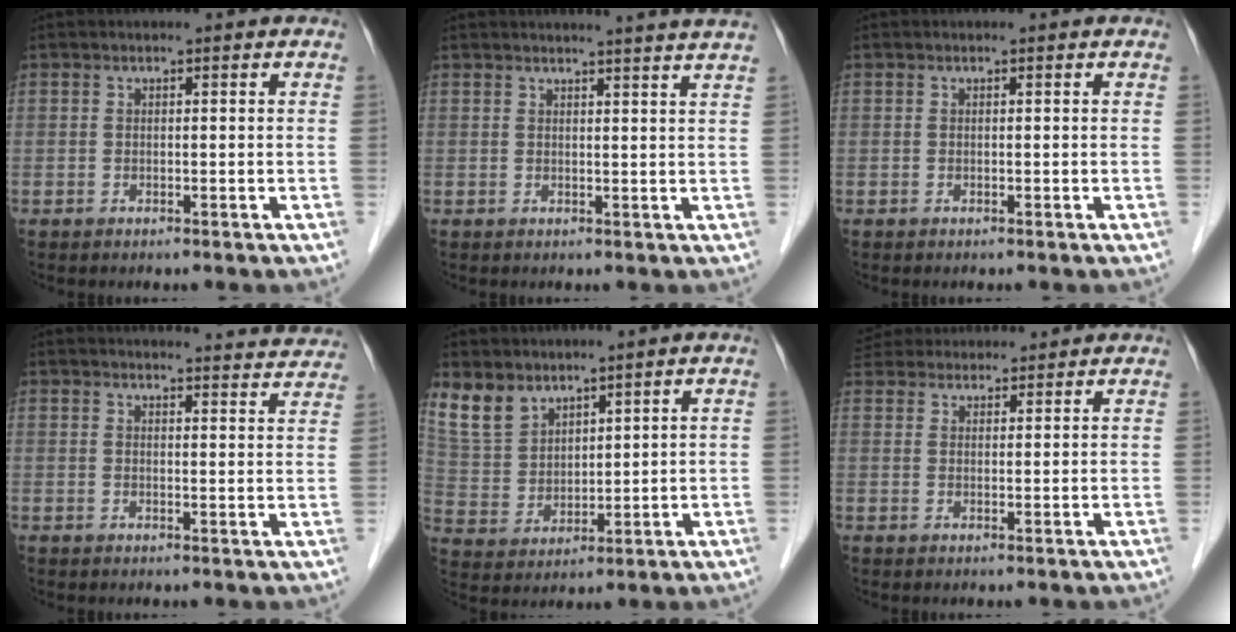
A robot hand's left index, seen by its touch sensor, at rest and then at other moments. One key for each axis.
{"total": 8.7, "fx": 8.2, "fy": -1.3, "fz": 2.5, "tx": -0.026, "ty": -0.019, "tz": 0.077}
{"total": 0.0}
{"total": 18.9, "fx": 18.4, "fy": 2.2, "fz": 3.4, "tx": -0.029, "ty": -0.027, "tz": 0.205}
{"total": 8.7, "fx": 7.0, "fy": 4.7, "fz": 2.1, "tx": -0.056, "ty": 0.006, "tz": 0.164}
{"total": 11.3, "fx": 10.7, "fy": 2.4, "fz": 2.9, "tx": -0.052, "ty": 0.043, "tz": 0.171}